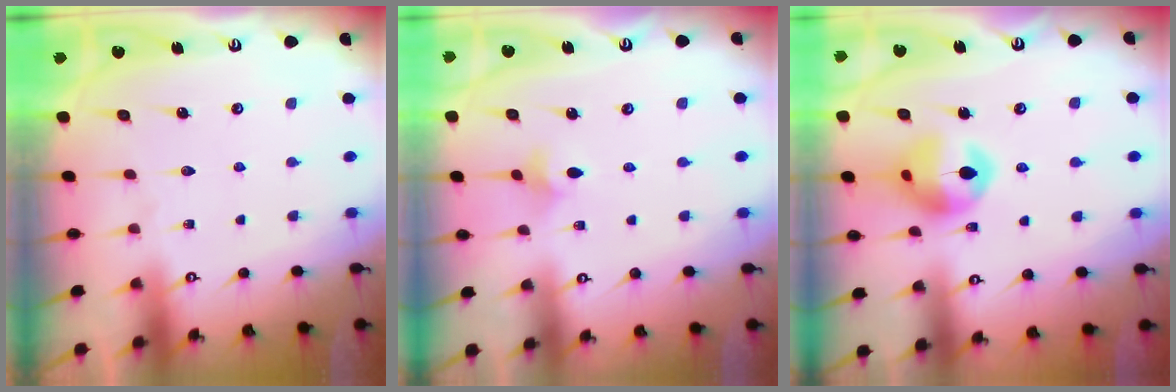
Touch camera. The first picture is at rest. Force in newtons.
{"total": 3.3, "press": 3.2, "slide": 0.6}
{"total": 13.2, "press": 13.1, "slide": 1.6}